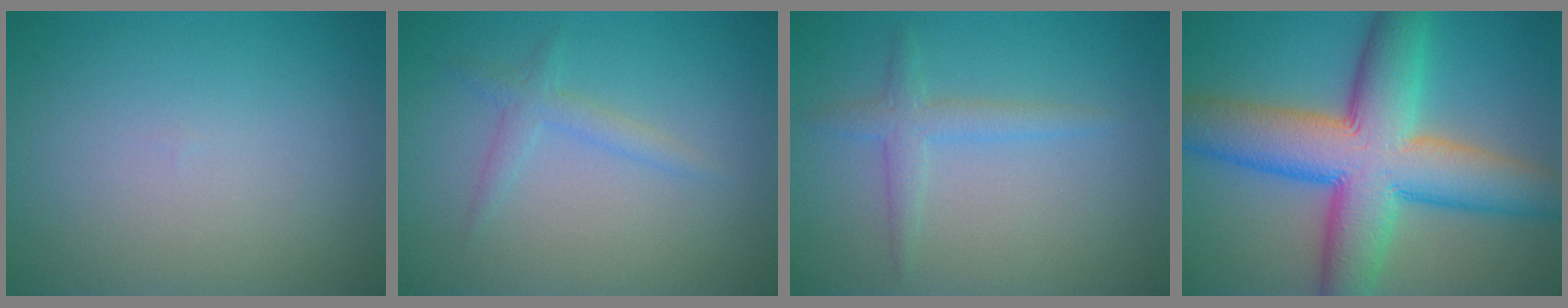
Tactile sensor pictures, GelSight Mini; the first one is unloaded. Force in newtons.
{"total": 1.6, "press": 1.6, "slide": 0.1}
{"total": 2.1, "press": 2.1, "slide": 0.1}
{"total": 12.2, "press": 12.2, "slide": 0.5}